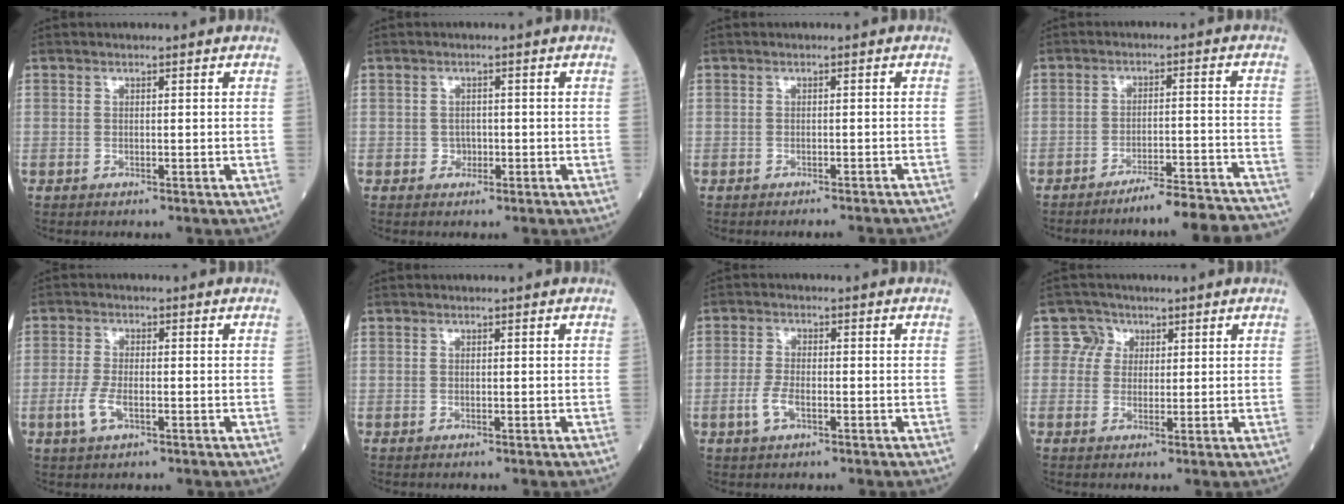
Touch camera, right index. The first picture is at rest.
{"total": 1.4, "force": [-0.4, 1.2, 0.5], "torque": [-0.001, 0.006, -0.006]}
{"total": 5.8, "force": [-5.4, 0.4, 1.9], "torque": [-0.019, -0.013, -0.060]}
{"total": 13.8, "force": [-13.1, 0.0, 4.2], "torque": [-0.029, 0.012, -0.173]}
{"total": 3.9, "force": [-1.3, 1.4, 3.3], "torque": [-0.075, -0.002, -0.028]}
{"total": 0.0}
{"total": 3.4, "force": [-1.3, 1.3, 2.9], "torque": [-0.063, 0.001, -0.027]}
{"total": 3.4, "force": [1.2, 3.1, -0.2], "torque": [0.016, 0.006, 0.014]}